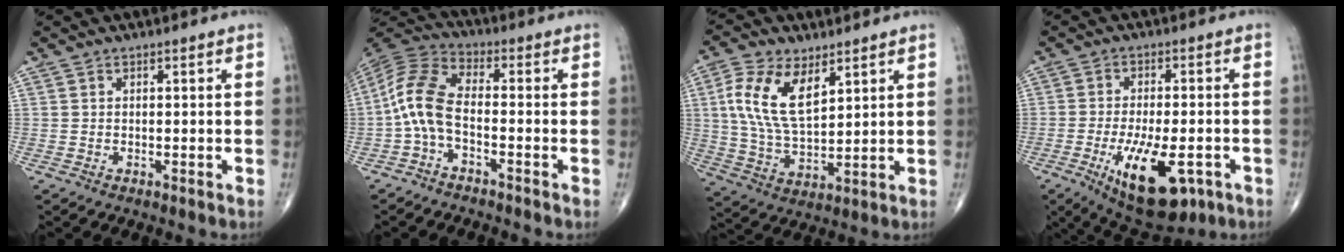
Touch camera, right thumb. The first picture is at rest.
{"total": 9.0, "force": [-2.2, 4.1, 7.8], "torque": [-0.170, 0.038, -0.056]}
{"total": 13.2, "force": [5.3, 6.7, 10.1], "torque": [-0.190, -0.018, 0.108]}
{"total": 14.9, "force": [-5.8, 6.2, 12.2], "torque": [-0.195, 0.004, -0.072]}